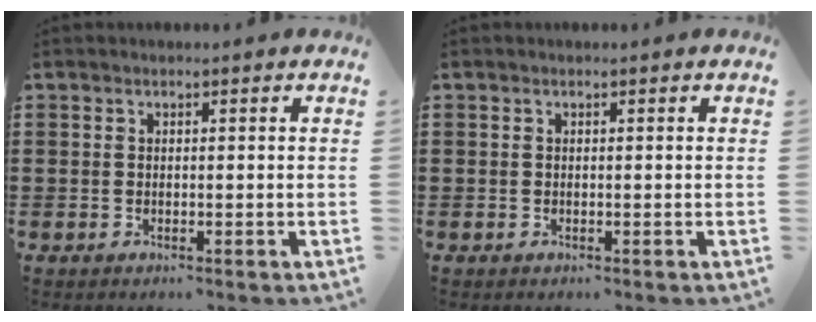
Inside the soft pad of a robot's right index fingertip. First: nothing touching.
{"total": 0.0}